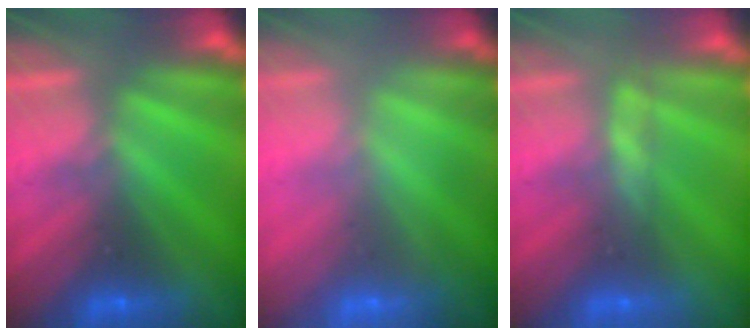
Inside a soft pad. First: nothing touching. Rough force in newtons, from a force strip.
{"total": 1.1}
{"total": 2.7}